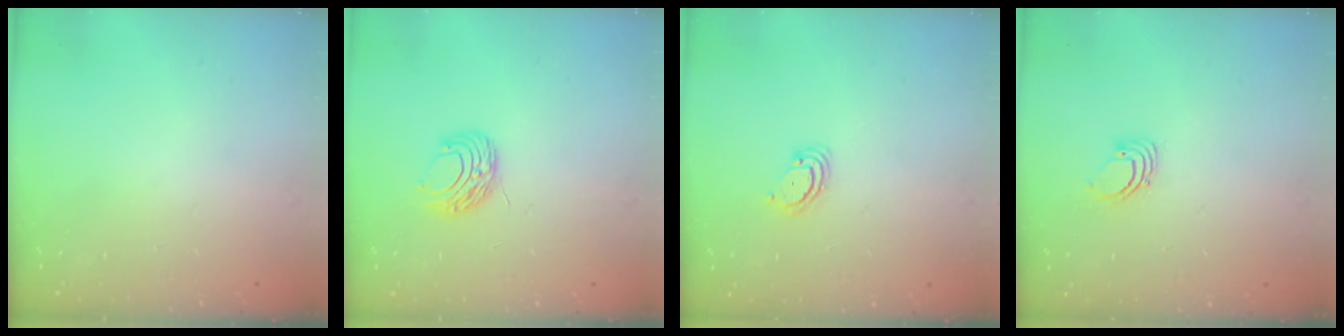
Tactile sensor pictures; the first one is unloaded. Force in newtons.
{"total": 7.5, "press": 7.4, "slide": 0.6}
{"total": 3.3, "press": 3.3, "slide": 0.4}
{"total": 2.2, "press": 2.2, "slide": 0.2}